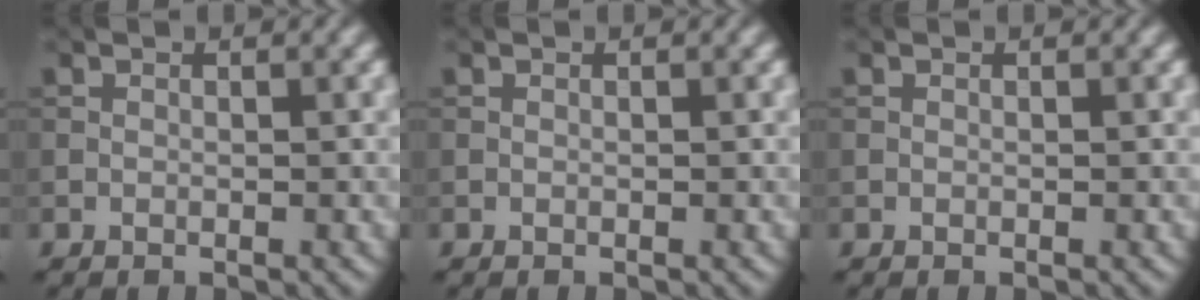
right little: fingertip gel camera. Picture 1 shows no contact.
{"total": 0.0}
{"total": 0.0}